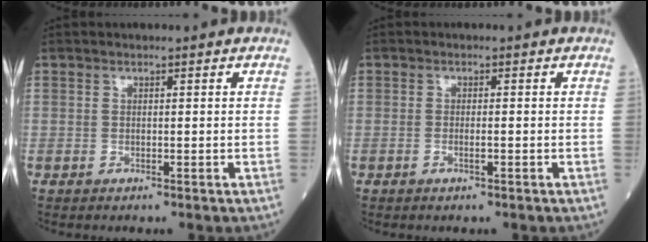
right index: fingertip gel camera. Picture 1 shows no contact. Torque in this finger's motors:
{"motor_torque": [0.01, 0.01, -0.03, -0.01]}